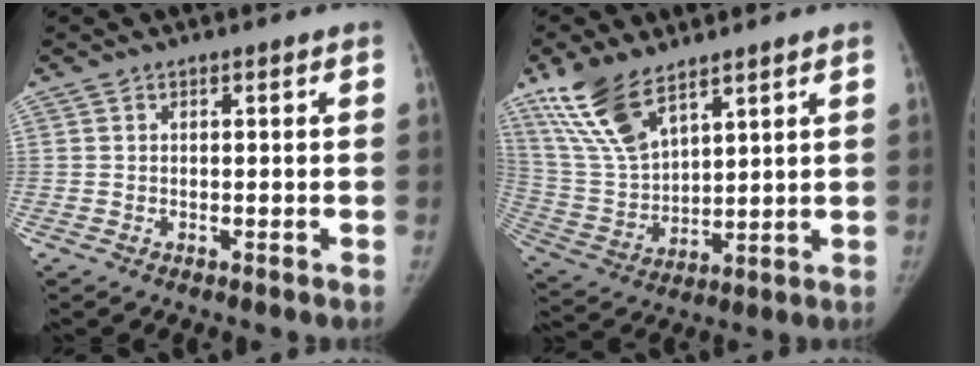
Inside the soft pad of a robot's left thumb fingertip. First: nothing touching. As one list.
[{"total": 13.3, "force": [9.0, 5.5, 8.1], "torque": [-0.152, -0.036, 0.194]}]